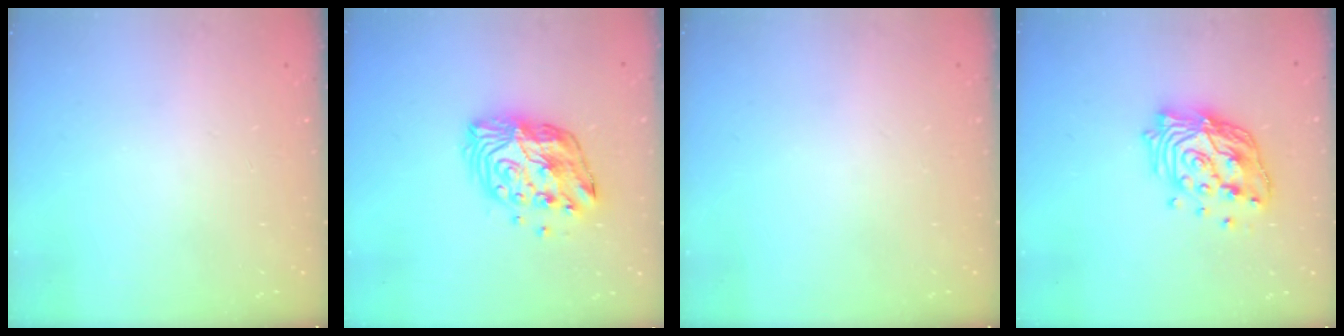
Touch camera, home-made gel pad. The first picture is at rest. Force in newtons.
{"total": 12.9, "press": 12.9, "slide": 0.9}
{"total": 0.0}
{"total": 16.7, "press": 16.7, "slide": 1.5}